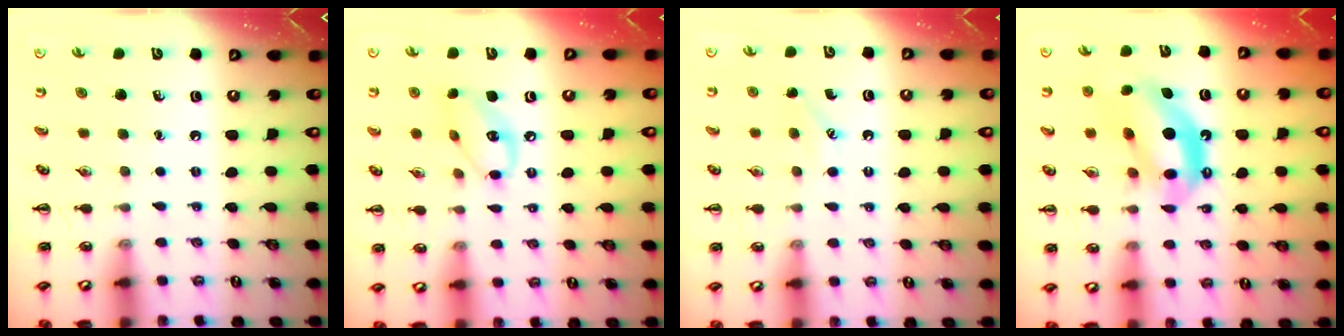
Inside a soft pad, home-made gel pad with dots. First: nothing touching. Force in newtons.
{"total": 8.9, "press": 8.7, "slide": 1.6}
{"total": 2.5, "press": 2.5, "slide": 0.6}
{"total": 12.6, "press": 12.2, "slide": 3.4}